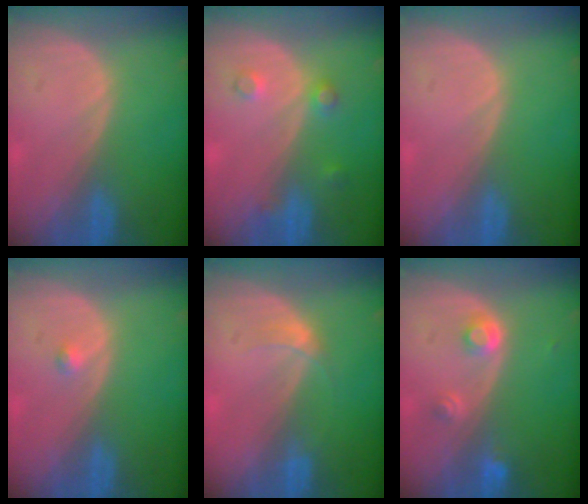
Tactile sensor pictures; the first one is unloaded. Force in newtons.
{"total": 2.6, "press": 2.6, "slide": 0.3}
{"total": 0.0}
{"total": 0.8, "press": 0.8, "slide": 0.2}
{"total": 1.7, "press": 1.7, "slide": 0.2}
{"total": 3.0, "press": 2.8, "slide": 1.1}